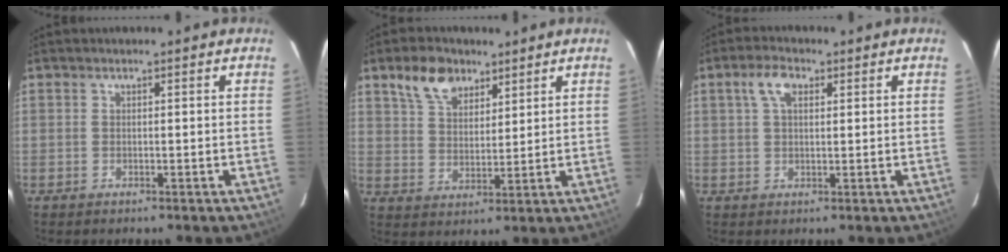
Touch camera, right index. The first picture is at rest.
{"total": 8.6, "force": [5.5, 4.9, 4.4], "torque": [-0.084, 0.022, 0.105]}
{"total": 4.4, "force": [1.7, 2.4, 3.3], "torque": [-0.063, 0.014, 0.032]}